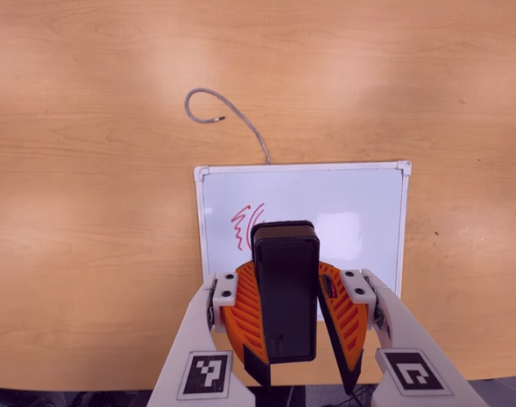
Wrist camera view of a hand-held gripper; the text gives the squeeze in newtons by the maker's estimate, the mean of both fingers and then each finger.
{"total": 10.5, "left": 10.4, "right": 10.7}